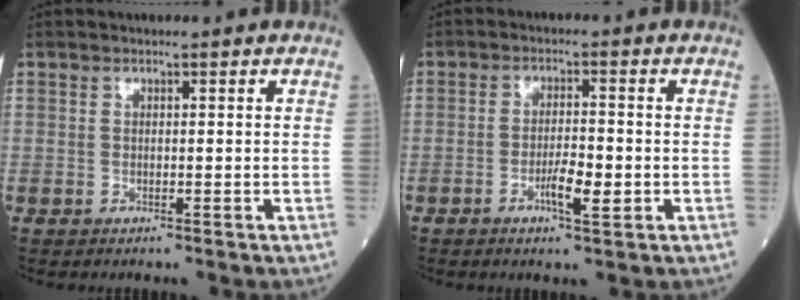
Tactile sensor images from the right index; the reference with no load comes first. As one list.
[{"total": 4.3, "force": [-1.4, 0.7, 4.0], "torque": [-0.070, 0.000, -0.024]}]